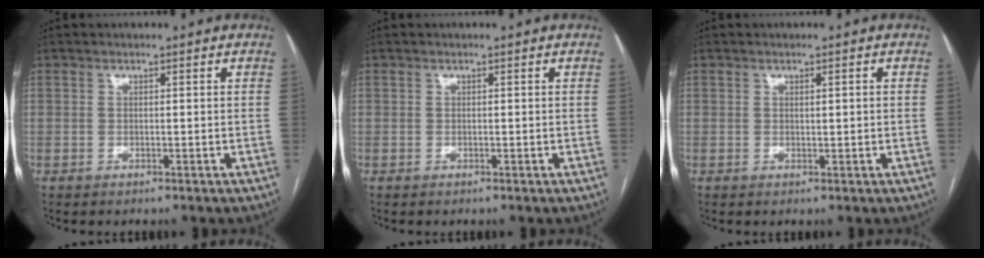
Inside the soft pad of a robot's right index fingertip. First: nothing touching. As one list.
[{"total": 0.0}, {"total": 1.0, "force": [0.2, 0.1, 1.0], "torque": [-0.018, 0.001, 0.004]}]